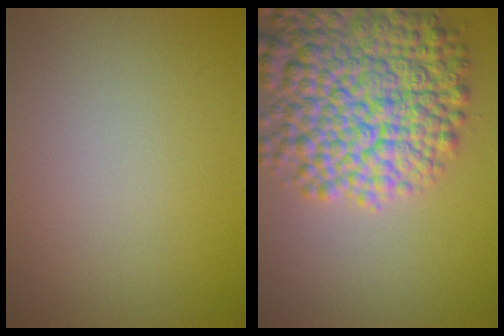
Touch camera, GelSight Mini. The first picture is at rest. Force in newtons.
{"total": 11.6, "press": 11.6, "slide": 0.6}